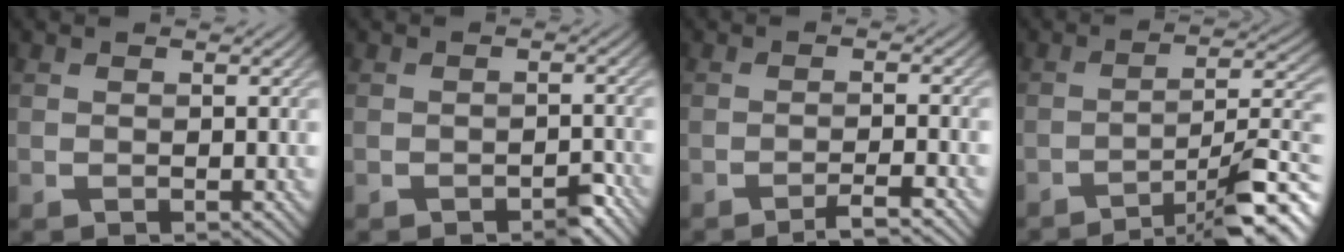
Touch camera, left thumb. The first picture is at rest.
{"total": 2.5, "force": [-1.7, 1.0, 1.5], "torque": [-0.020, 0.001, -0.024]}
{"total": 3.5, "force": [-2.6, 0.3, 2.4], "torque": [-0.034, 0.012, -0.053]}
{"total": 11.4, "force": [-7.9, 1.8, 8.0], "torque": [-0.119, 0.021, -0.117]}